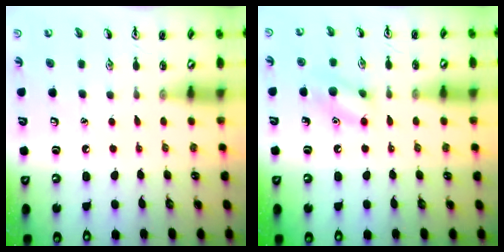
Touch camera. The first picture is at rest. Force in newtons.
{"total": 9.2, "press": 9.1, "slide": 1.5}